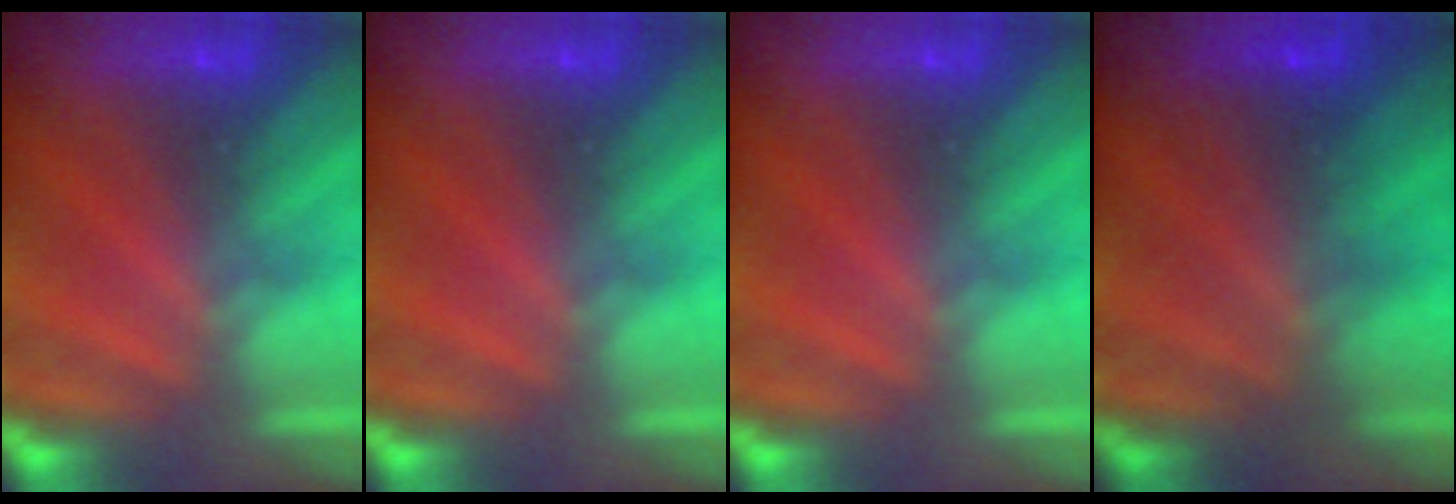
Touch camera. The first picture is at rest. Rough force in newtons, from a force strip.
{"total": 0.0}
{"total": 0.0}
{"total": 6.9}